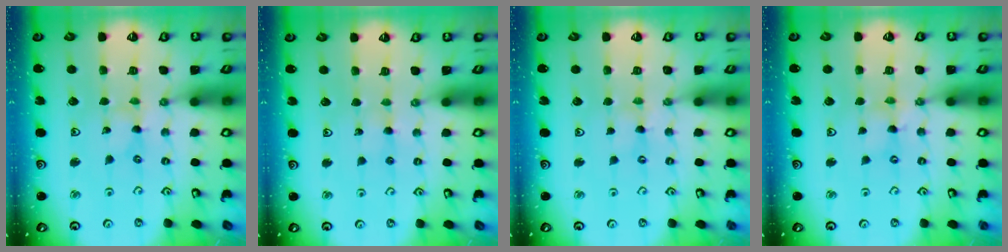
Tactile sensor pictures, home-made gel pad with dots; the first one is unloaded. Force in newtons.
{"total": 2.2, "press": 2.2, "slide": 0.2}
{"total": 0.7, "press": 0.7, "slide": 0.2}
{"total": 0.9, "press": 0.8, "slide": 0.2}